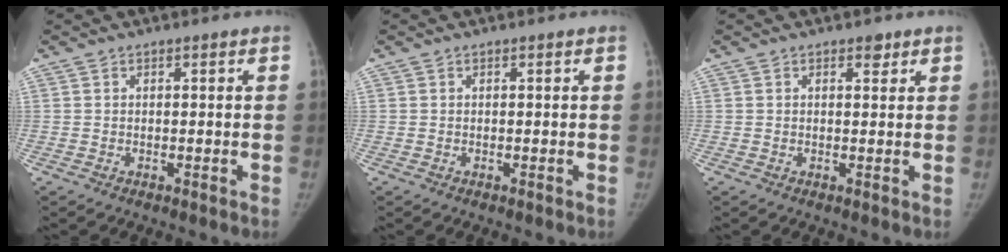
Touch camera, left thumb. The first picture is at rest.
{"total": 0.0}
{"total": 1.8, "force": [1.2, 1.0, 1.0], "torque": [-0.002, -0.005, 0.014]}